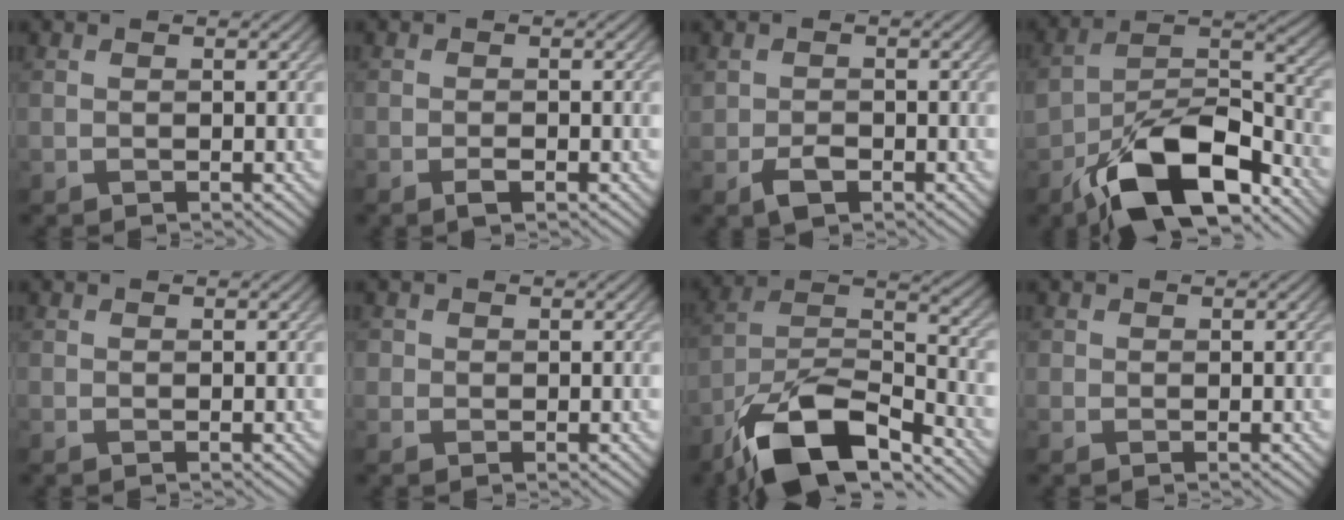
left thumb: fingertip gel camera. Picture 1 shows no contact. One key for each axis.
{"total": 1.4, "fx": -0.8, "fy": 0.4, "fz": 1.0, "tx": -0.018, "ty": -0.001, "tz": -0.015}
{"total": 2.5, "fx": -1.3, "fy": 1.6, "fz": 1.5, "tx": -0.033, "ty": -0.006, "tz": -0.023}
{"total": 15.3, "fx": -9.3, "fy": 7.1, "fz": 9.8, "tx": -0.177, "ty": -0.021, "tz": -0.172}
{"total": 0.0}
{"total": 1.0, "fx": 0.2, "fy": 1.0, "fz": 0.2, "tx": -0.001, "ty": -0.003, "tz": 0.000}
{"total": 14.5, "fx": -10.1, "fy": 5.2, "fz": 9.0, "tx": -0.181, "ty": -0.015, "tz": -0.197}
{"total": 0.6, "fx": 0.2, "fy": 0.6, "fz": 0.1, "tx": 0.000, "ty": -0.002, "tz": 0.002}